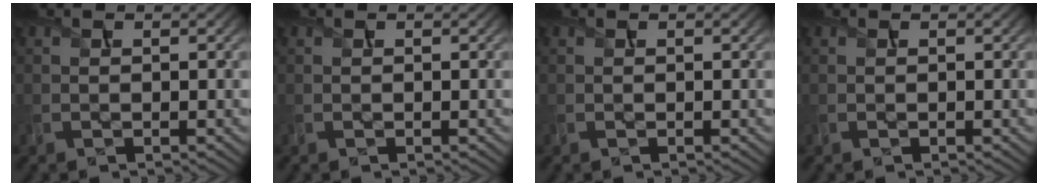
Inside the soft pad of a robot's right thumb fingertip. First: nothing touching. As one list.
[{"total": 0.0}, {"total": 0.0}, {"total": 0.0}]